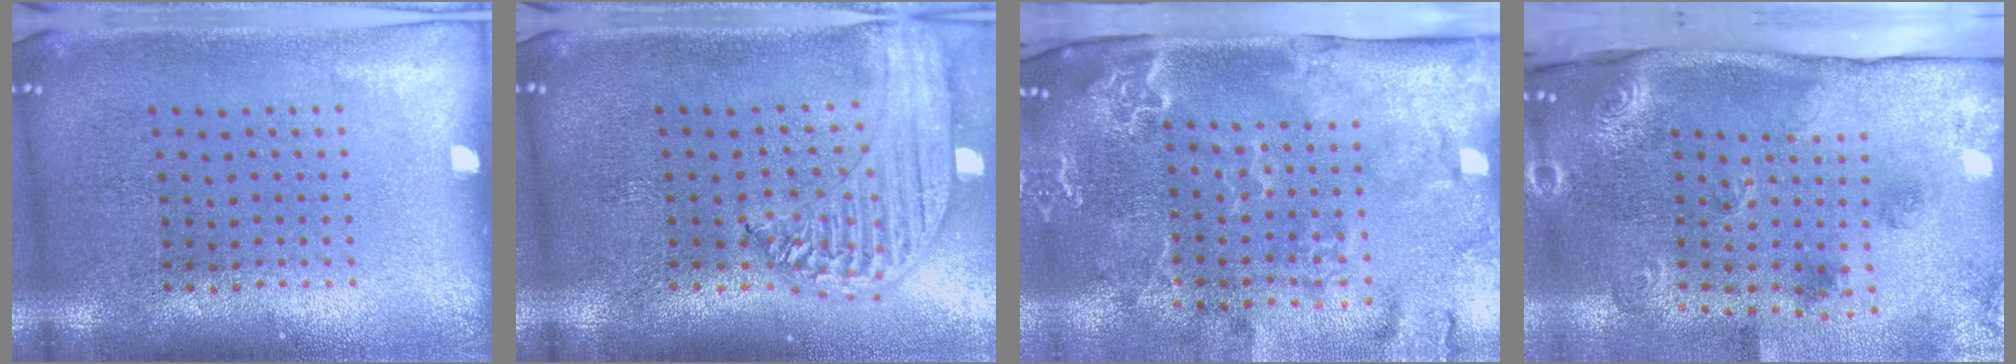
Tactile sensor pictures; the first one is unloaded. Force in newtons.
{"total": 1.8, "press": 1.7, "slide": 0.6}
{"total": 3.1, "press": 2.4, "slide": 1.9}
{"total": 2.8, "press": 1.9, "slide": 2.1}